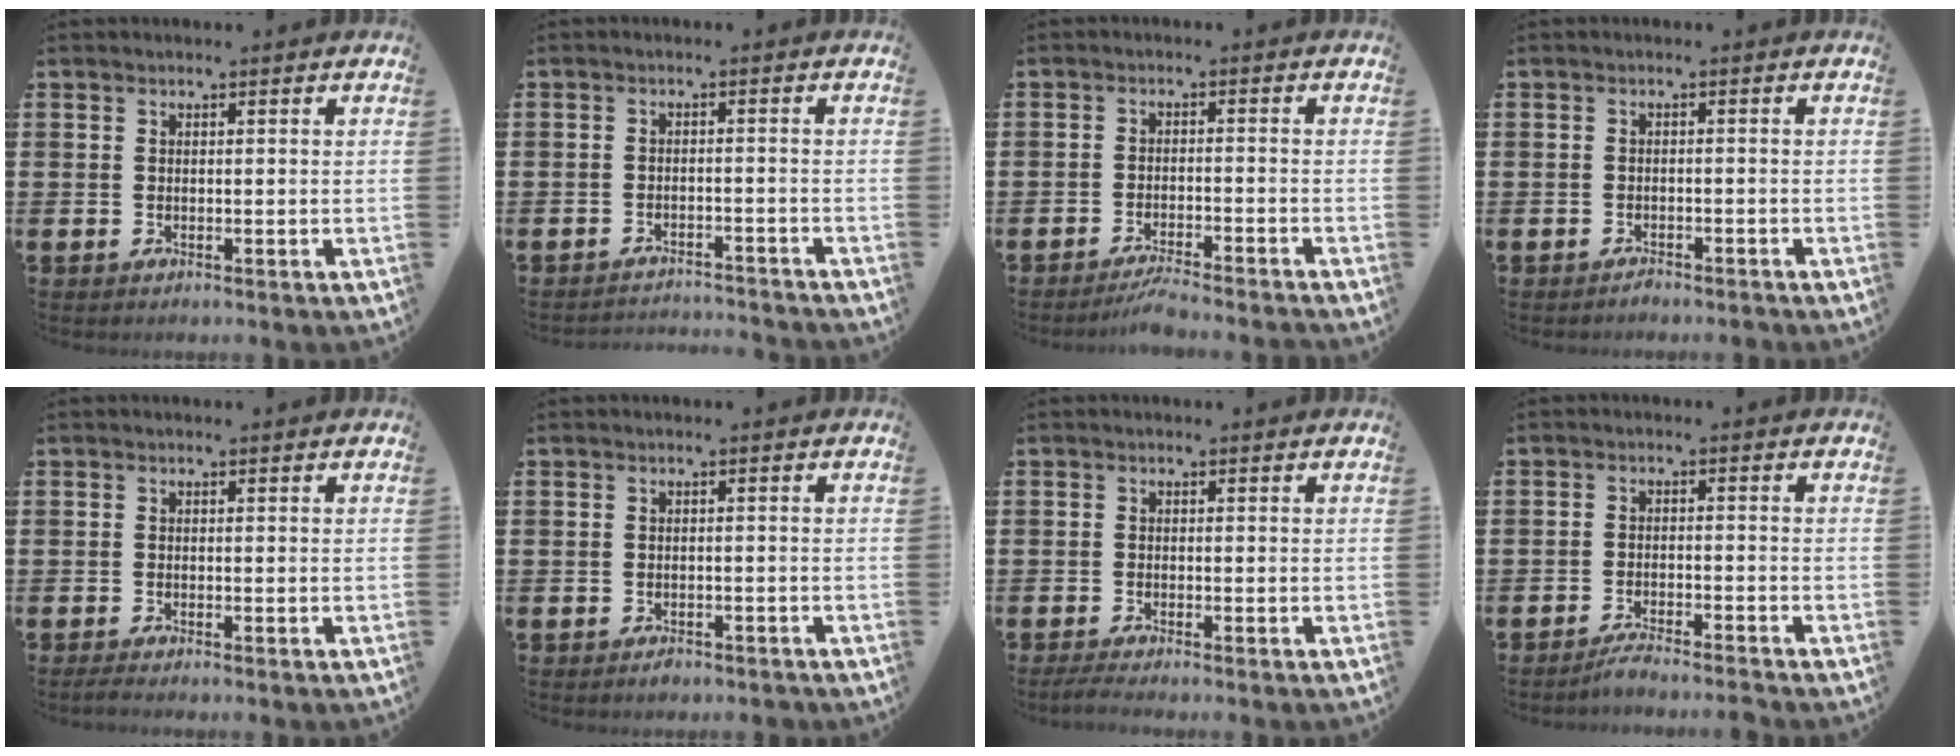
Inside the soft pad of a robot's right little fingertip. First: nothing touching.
{"total": 2.1, "force": [-2.1, -0.1, -0.2], "torque": [-0.002, 0.004, -0.047]}
{"total": 2.9, "force": [-2.6, -0.2, 1.2], "torque": [-0.020, 0.002, -0.051]}
{"total": 1.0, "force": [-1.0, 0.1, 0.1], "torque": [-0.006, 0.000, -0.020]}
{"total": 0.7, "force": [-0.5, 0.0, 0.5], "torque": [-0.008, -0.002, -0.009]}
{"total": 0.8, "force": [-0.6, 0.4, 0.2], "torque": [0.003, -0.004, -0.016]}
{"total": 1.0, "force": [-0.7, 0.0, 0.7], "torque": [-0.011, -0.002, -0.014]}
{"total": 2.3, "force": [-2.2, -0.2, 0.8], "torque": [-0.014, 0.005, -0.043]}